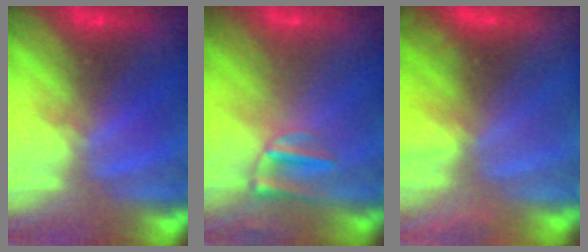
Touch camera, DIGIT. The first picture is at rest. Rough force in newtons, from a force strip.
{"total": 2.4}
{"total": 4.2}